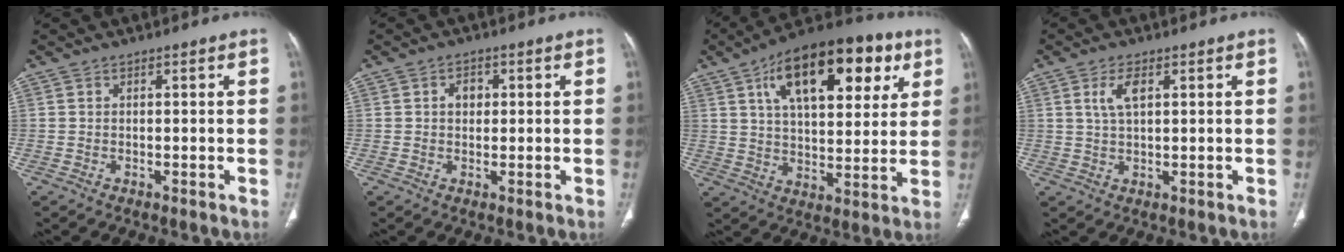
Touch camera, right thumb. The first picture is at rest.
{"total": 2.6, "force": [0.5, 2.0, 1.6], "torque": [-0.014, 0.003, 0.007]}
{"total": 23.4, "force": [9.9, 11.3, 17.9], "torque": [-0.240, -0.003, 0.156]}
{"total": 4.1, "force": [1.5, 1.8, 3.4], "torque": [-0.069, 0.002, 0.033]}